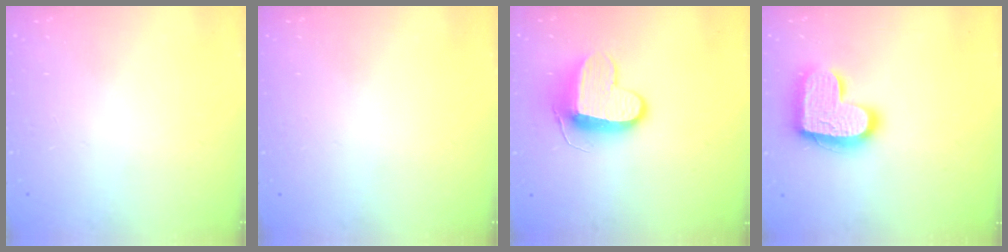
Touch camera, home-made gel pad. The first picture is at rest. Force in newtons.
{"total": 0.0}
{"total": 10.3, "press": 10.2, "slide": 0.5}
{"total": 17.3, "press": 17.3, "slide": 1.1}